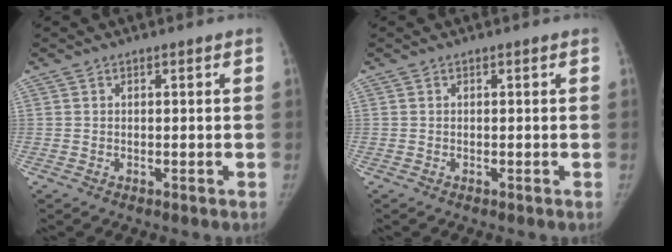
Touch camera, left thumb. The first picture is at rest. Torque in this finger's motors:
{"motor_torque": [0.02, -0.01, 0.08, -0.07, 0.00]}